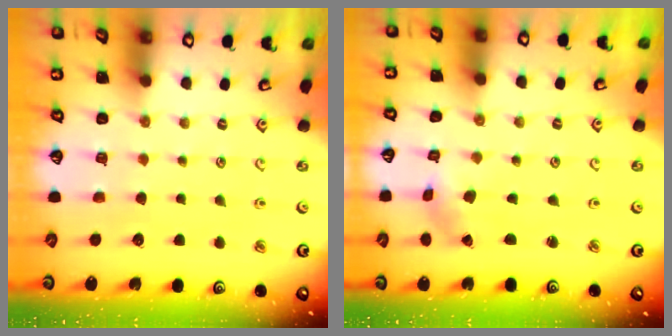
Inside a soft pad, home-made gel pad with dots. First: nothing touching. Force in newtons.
{"total": 2.7, "press": 2.3, "slide": 1.3}